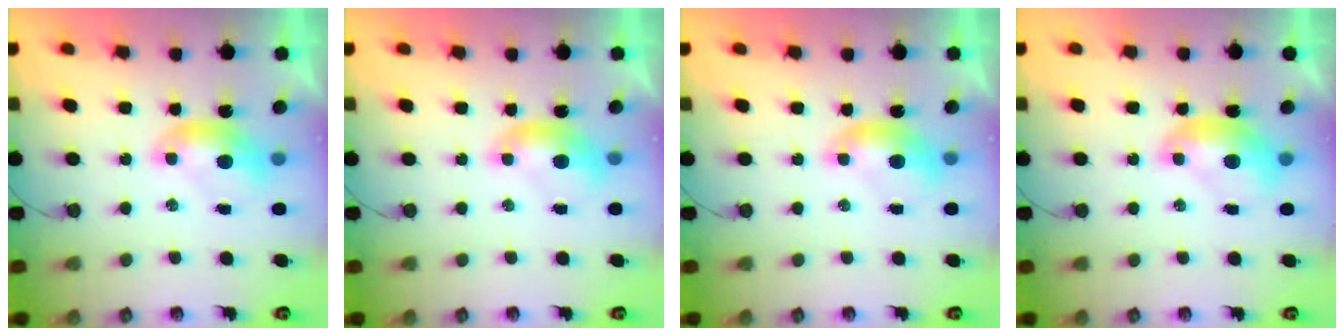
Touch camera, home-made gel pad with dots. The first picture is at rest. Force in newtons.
{"total": 0.0}
{"total": 0.0}
{"total": 1.6, "press": 1.5, "slide": 0.2}